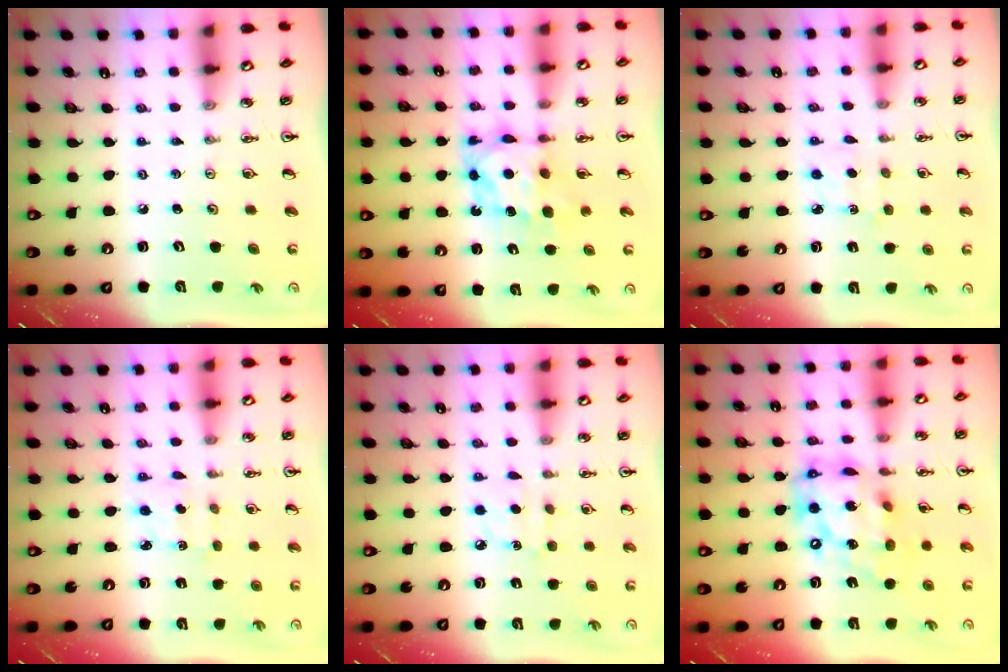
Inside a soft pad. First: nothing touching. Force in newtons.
{"total": 6.9, "press": 6.9, "slide": 0.5}
{"total": 3.4, "press": 3.4, "slide": 0.5}
{"total": 1.9, "press": 1.7, "slide": 0.8}
{"total": 7.6, "press": 7.6, "slide": 0.6}
{"total": 18.9, "press": 18.9, "slide": 1.3}